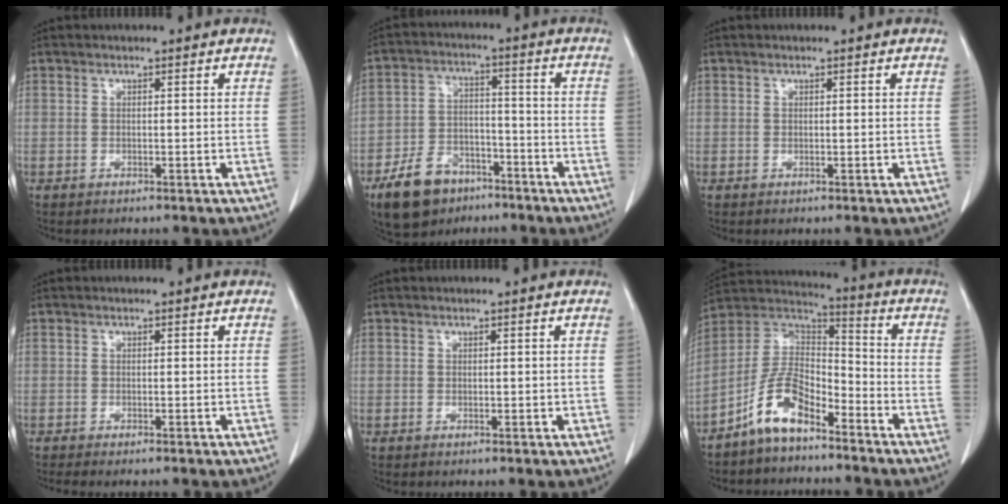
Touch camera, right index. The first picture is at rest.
{"total": 10.4, "force": [-6.8, 6.3, 4.8], "torque": [-0.102, 0.006, -0.113]}
{"total": 0.0}
{"total": 1.5, "force": [-1.2, -0.1, 0.8], "torque": [-0.013, -0.002, -0.020]}
{"total": 0.5, "force": [0.1, 0.3, 0.4], "torque": [-0.007, -0.002, 0.003]}
{"total": 10.2, "force": [-6.8, 4.4, 6.2], "torque": [-0.135, 0.026, -0.132]}